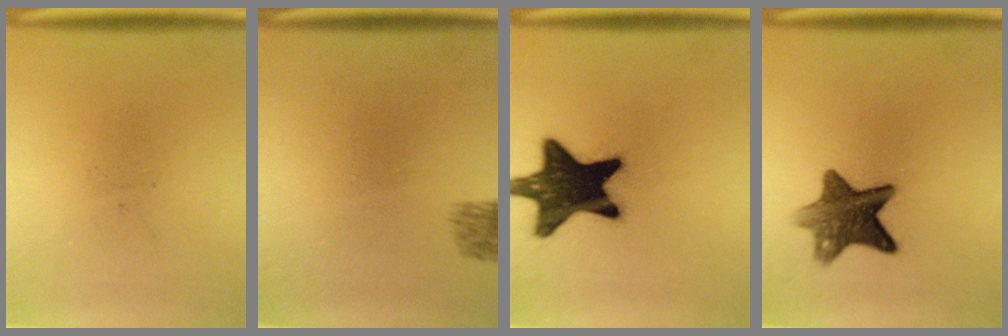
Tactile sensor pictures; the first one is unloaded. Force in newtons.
{"total": 1.9}
{"total": 18.1}
{"total": 9.1}